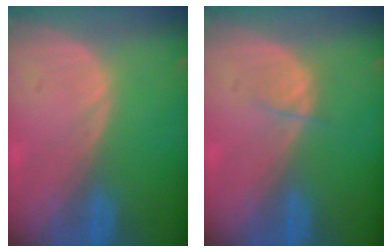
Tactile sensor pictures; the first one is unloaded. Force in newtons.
{"total": 1.6, "press": 1.5, "slide": 0.2}